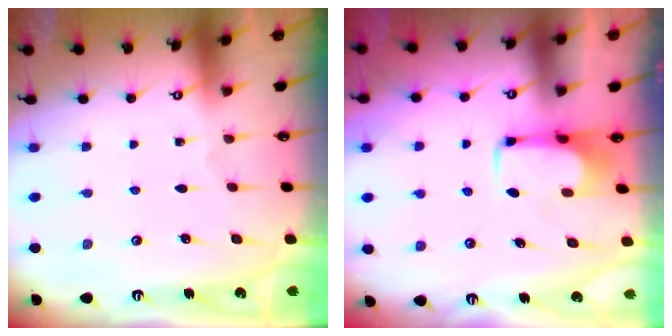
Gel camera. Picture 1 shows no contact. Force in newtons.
{"total": 2.1, "press": 2.0, "slide": 0.4}